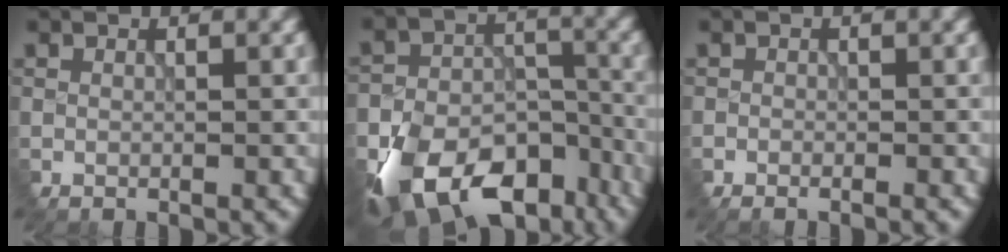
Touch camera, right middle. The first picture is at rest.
{"total": 12.2, "force": [-8.8, 6.7, 5.2], "torque": [-0.123, -0.024, -0.116]}
{"total": 1.3, "force": [-1.2, -0.4, -0.3], "torque": [0.001, 0.001, -0.003]}